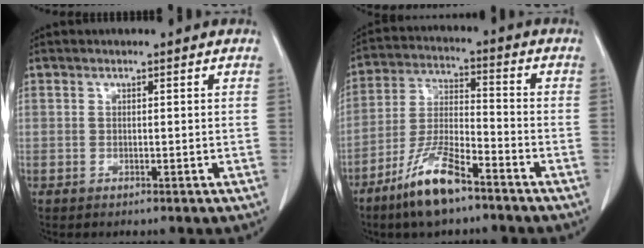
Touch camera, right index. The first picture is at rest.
{"total": 11.1, "force": [-7.5, 2.4, 7.9], "torque": [-0.165, -0.015, -0.144]}